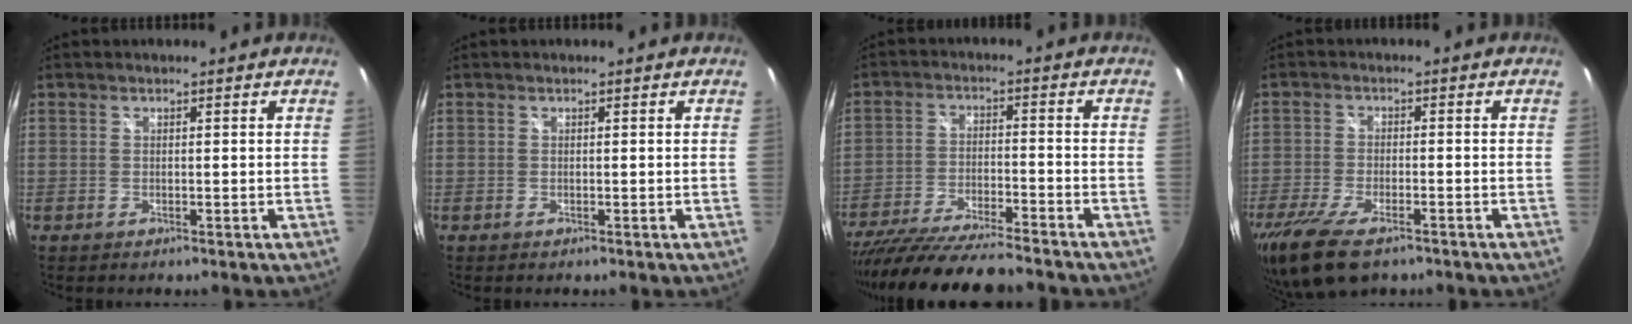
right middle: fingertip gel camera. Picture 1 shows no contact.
{"total": 0.0}
{"total": 17.3, "force": [-15.1, 1.7, 8.3], "torque": [-0.167, -0.038, -0.248]}
{"total": 11.1, "force": [-7.7, 4.1, 6.9], "torque": [-0.165, -0.034, -0.140]}